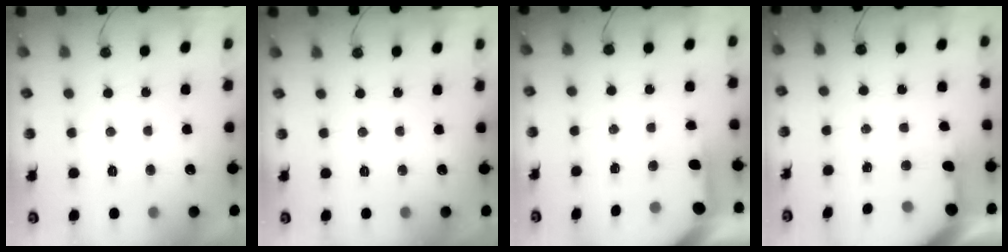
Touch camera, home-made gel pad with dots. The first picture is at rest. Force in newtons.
{"total": 0.0}
{"total": 3.8, "press": 3.7, "slide": 0.5}
{"total": 4.8, "press": 4.8, "slide": 0.3}